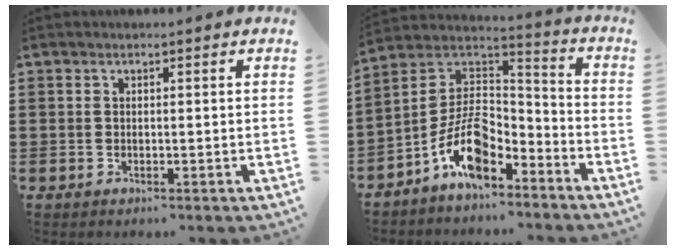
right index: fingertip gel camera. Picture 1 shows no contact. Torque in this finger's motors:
{"motor_torque": [2.14, 0.00, 1.06, 0.21]}